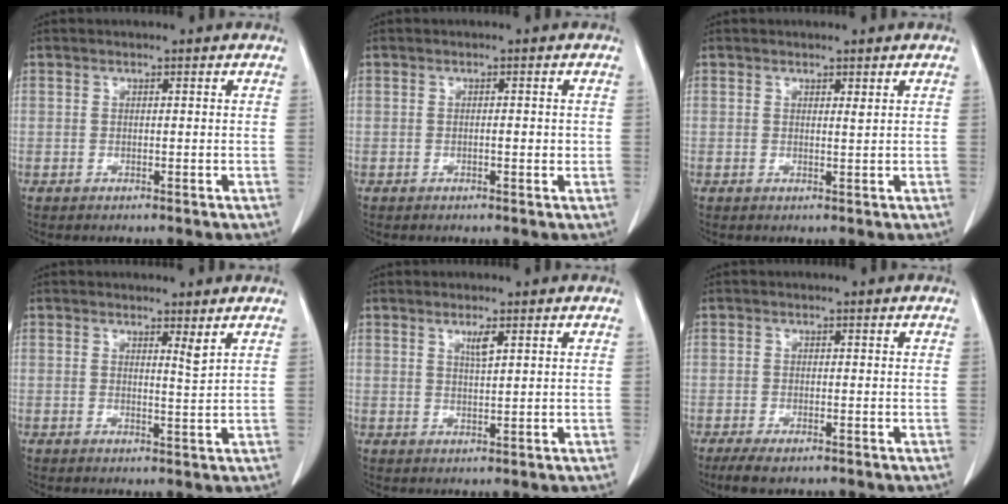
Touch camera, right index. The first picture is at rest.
{"total": 1.3, "force": [-0.1, 0.4, 1.2], "torque": [-0.019, 0.001, -0.001]}
{"total": 0.6, "force": [0.4, 0.0, 0.5], "torque": [-0.010, -0.004, 0.007]}
{"total": 1.7, "force": [1.2, -0.2, 1.1], "torque": [-0.019, -0.013, 0.020]}
{"total": 2.0, "force": [1.1, 0.1, 1.7], "torque": [-0.035, -0.004, 0.021]}
{"total": 3.7, "force": [-2.7, 1.2, 2.3], "torque": [-0.045, -0.008, -0.040]}